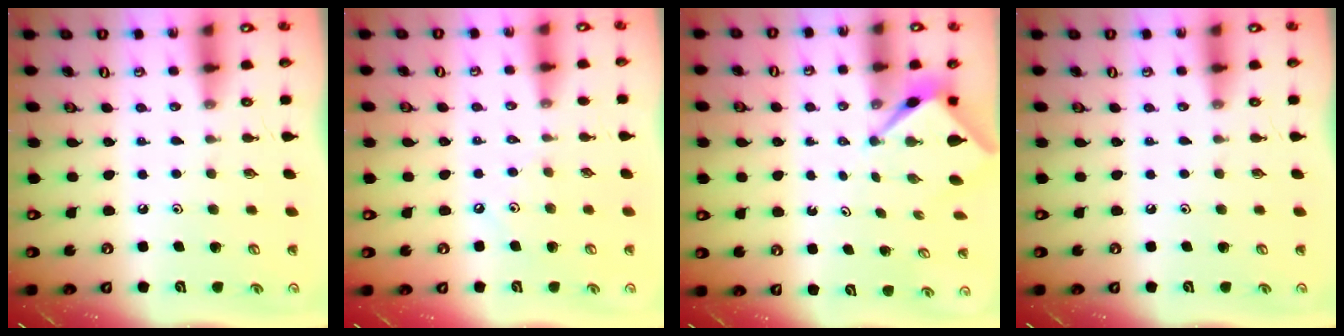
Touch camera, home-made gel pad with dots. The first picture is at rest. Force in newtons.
{"total": 4.2, "press": 4.1, "slide": 0.7}
{"total": 2.7, "press": 2.7, "slide": 0.1}
{"total": 0.0}